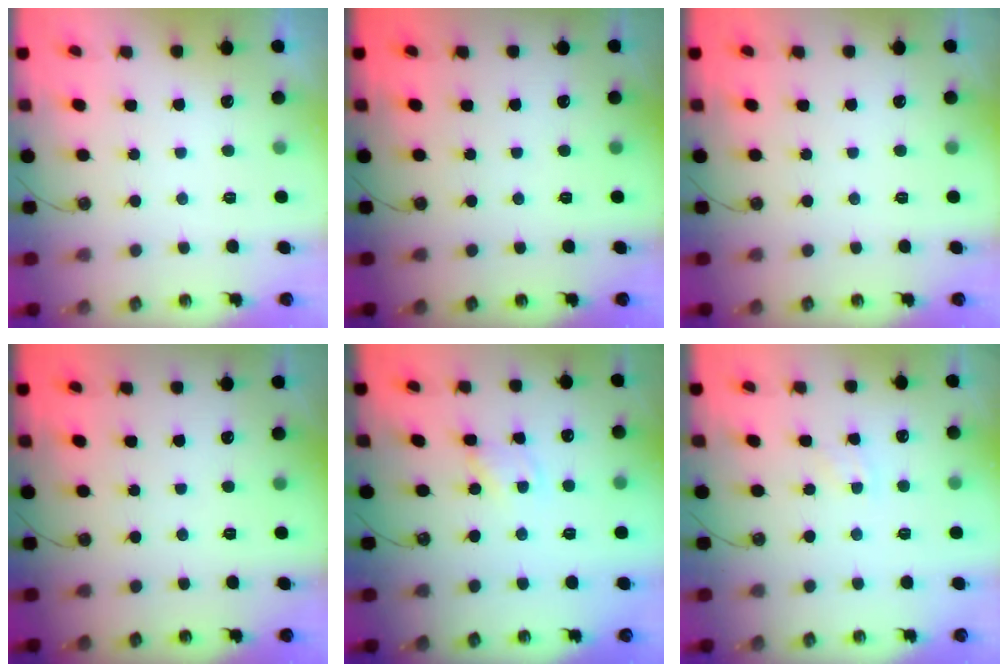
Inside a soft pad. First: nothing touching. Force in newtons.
{"total": 0.0}
{"total": 0.0}
{"total": 0.0}
{"total": 1.2, "press": 1.1, "slide": 0.2}
{"total": 3.9, "press": 3.9, "slide": 0.5}